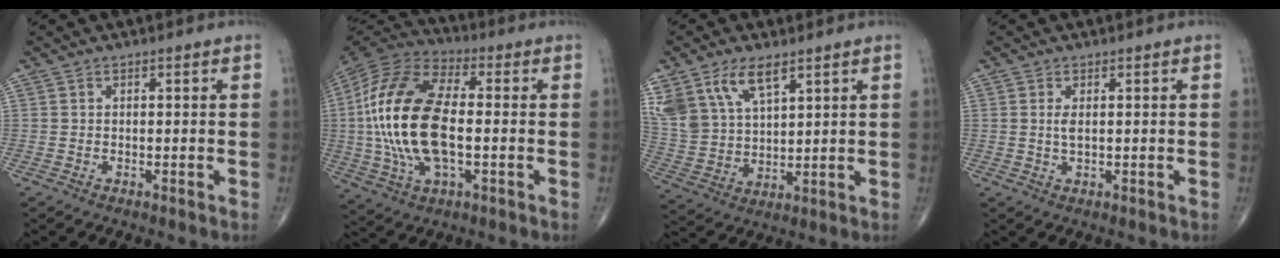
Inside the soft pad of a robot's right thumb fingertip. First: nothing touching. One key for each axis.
{"total": 22.5, "fx": -0.8, "fy": 10.9, "fz": 19.7, "tx": -0.414, "ty": 0.012, "tz": -0.018}
{"total": 14.0, "fx": 8.1, "fy": 7.5, "fz": 8.7, "tx": -0.174, "ty": -0.020, "tz": 0.168}
{"total": 1.9, "fx": 0.3, "fy": 0.6, "fz": 1.7, "tx": -0.038, "ty": -0.002, "tz": 0.011}